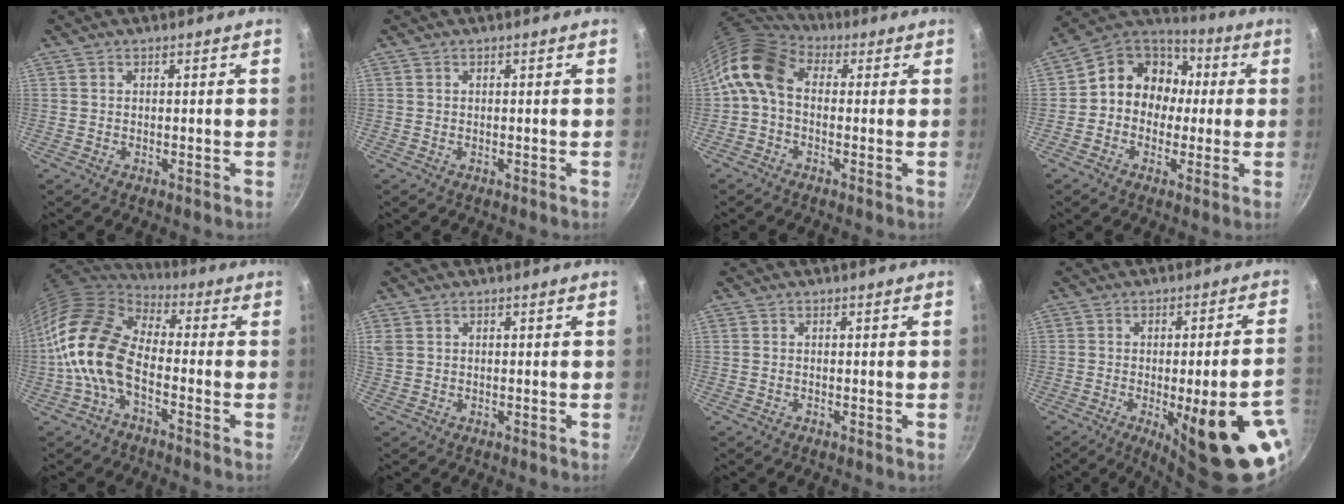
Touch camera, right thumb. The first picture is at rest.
{"total": 0.0}
{"total": 10.0, "force": [0.3, 7.1, 7.1], "torque": [-0.131, 0.028, -0.015]}
{"total": 12.9, "force": [0.3, 11.3, 6.2], "torque": [-0.051, 0.039, -0.019]}
{"total": 14.0, "force": [-3.8, 7.9, 10.9], "torque": [-0.193, 0.034, -0.094]}
{"total": 2.4, "force": [0.8, 1.9, 1.2], "torque": [-0.022, 0.003, 0.021]}
{"total": 0.0}
{"total": 21.1, "force": [-7.4, 5.3, 19.0], "torque": [-0.209, 0.008, -0.084]}